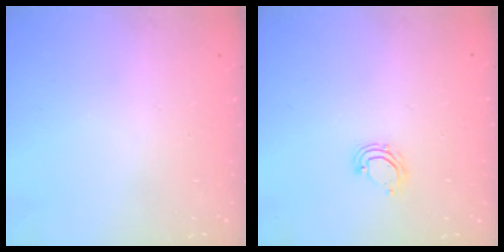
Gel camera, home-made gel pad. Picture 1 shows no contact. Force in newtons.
{"total": 5.4, "press": 5.4, "slide": 0.3}